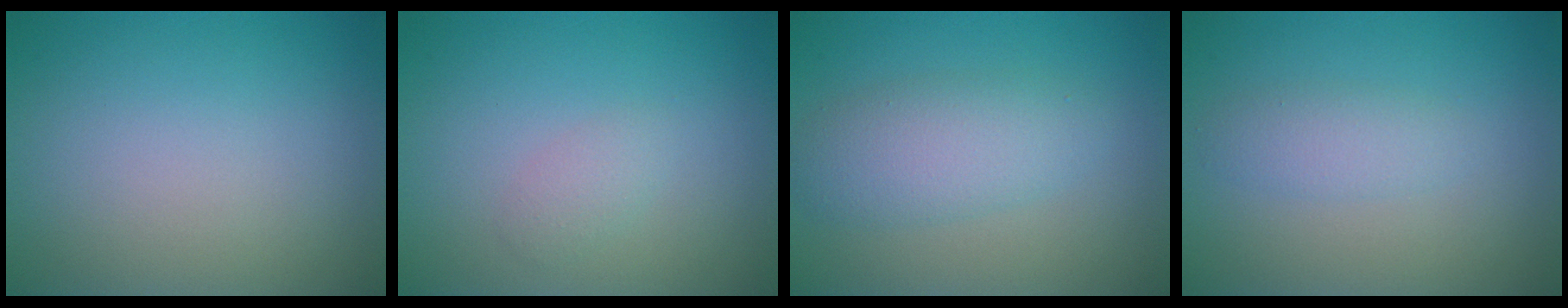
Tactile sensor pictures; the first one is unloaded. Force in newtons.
{"total": 1.1, "press": 1.1, "slide": 0.1}
{"total": 4.1, "press": 4.1, "slide": 0.1}
{"total": 1.8, "press": 1.8, "slide": 0.1}